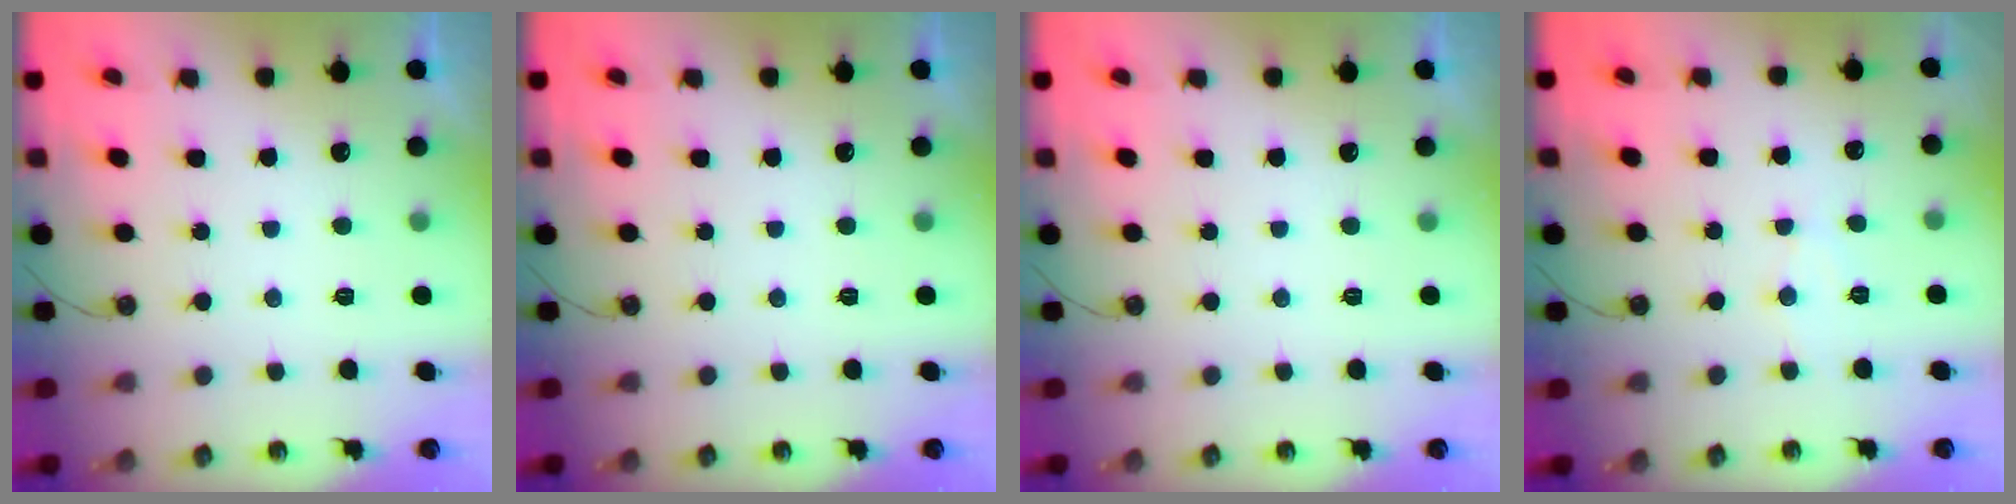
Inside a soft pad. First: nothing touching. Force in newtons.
{"total": 0.0}
{"total": 0.0}
{"total": 5.3, "press": 5.3, "slide": 0.6}